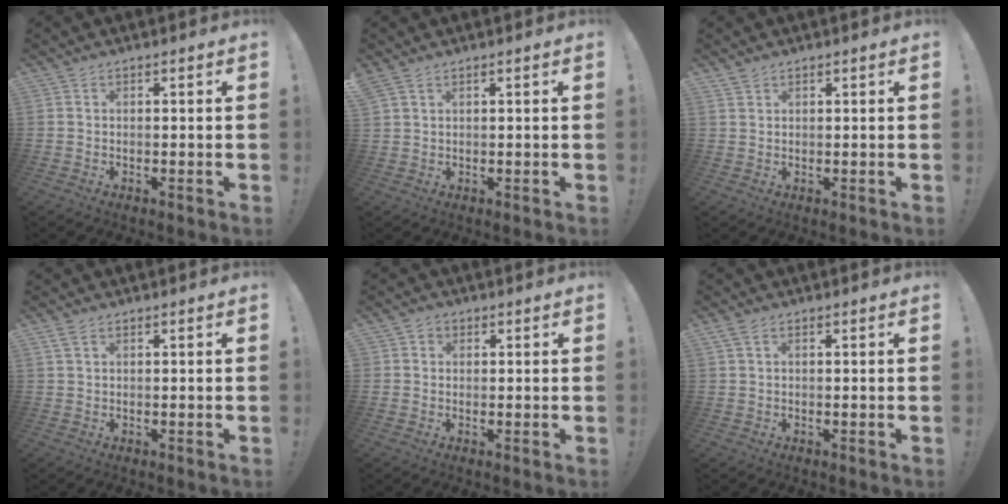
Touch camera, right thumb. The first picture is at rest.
{"total": 2.1, "force": [1.6, 0.9, 1.1], "torque": [-0.022, -0.004, 0.031]}
{"total": 1.8, "force": [1.6, 0.9, 0.1], "torque": [0.006, -0.007, 0.029]}
{"total": 2.2, "force": [1.3, 1.1, 1.5], "torque": [-0.030, 0.004, 0.024]}
{"total": 2.0, "force": [0.5, 1.9, 0.5], "torque": [-0.003, 0.001, 0.008]}
{"total": 1.7, "force": [0.9, 1.1, 1.0], "torque": [-0.011, 0.002, 0.016]}